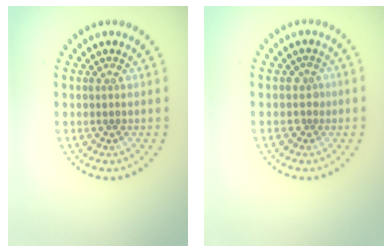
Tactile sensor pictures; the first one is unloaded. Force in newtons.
{"total": 1.0, "press": 0.6, "slide": 0.8}